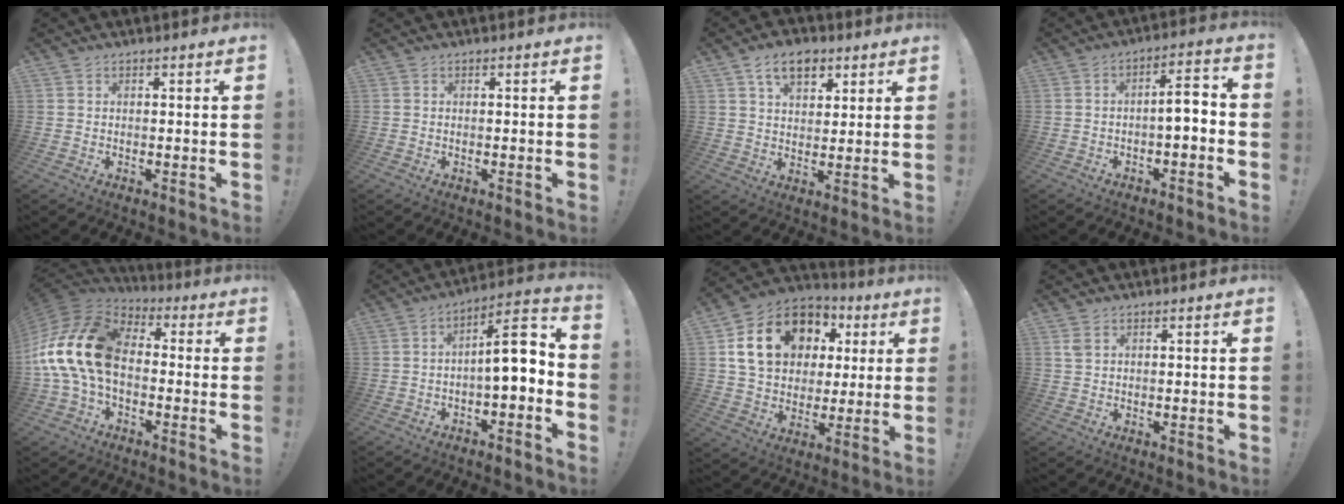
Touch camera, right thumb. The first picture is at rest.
{"total": 0.0}
{"total": 10.0, "force": [5.4, 6.2, 5.7], "torque": [-0.078, -0.015, 0.098]}
{"total": 6.0, "force": [-1.8, 1.5, 5.5], "torque": [-0.079, 0.001, -0.037]}
{"total": 20.8, "force": [-0.4, 12.9, 16.3], "torque": [-0.325, 0.028, 0.005]}
{"total": 10.4, "force": [0.1, 3.2, 9.9], "torque": [-0.135, -0.007, -0.005]}
{"total": 19.7, "force": [6.6, 14.7, 11.3], "torque": [-0.173, -0.011, 0.137]}
{"total": 1.8, "force": [1.0, 1.0, 1.1], "torque": [-0.022, 0.001, 0.019]}